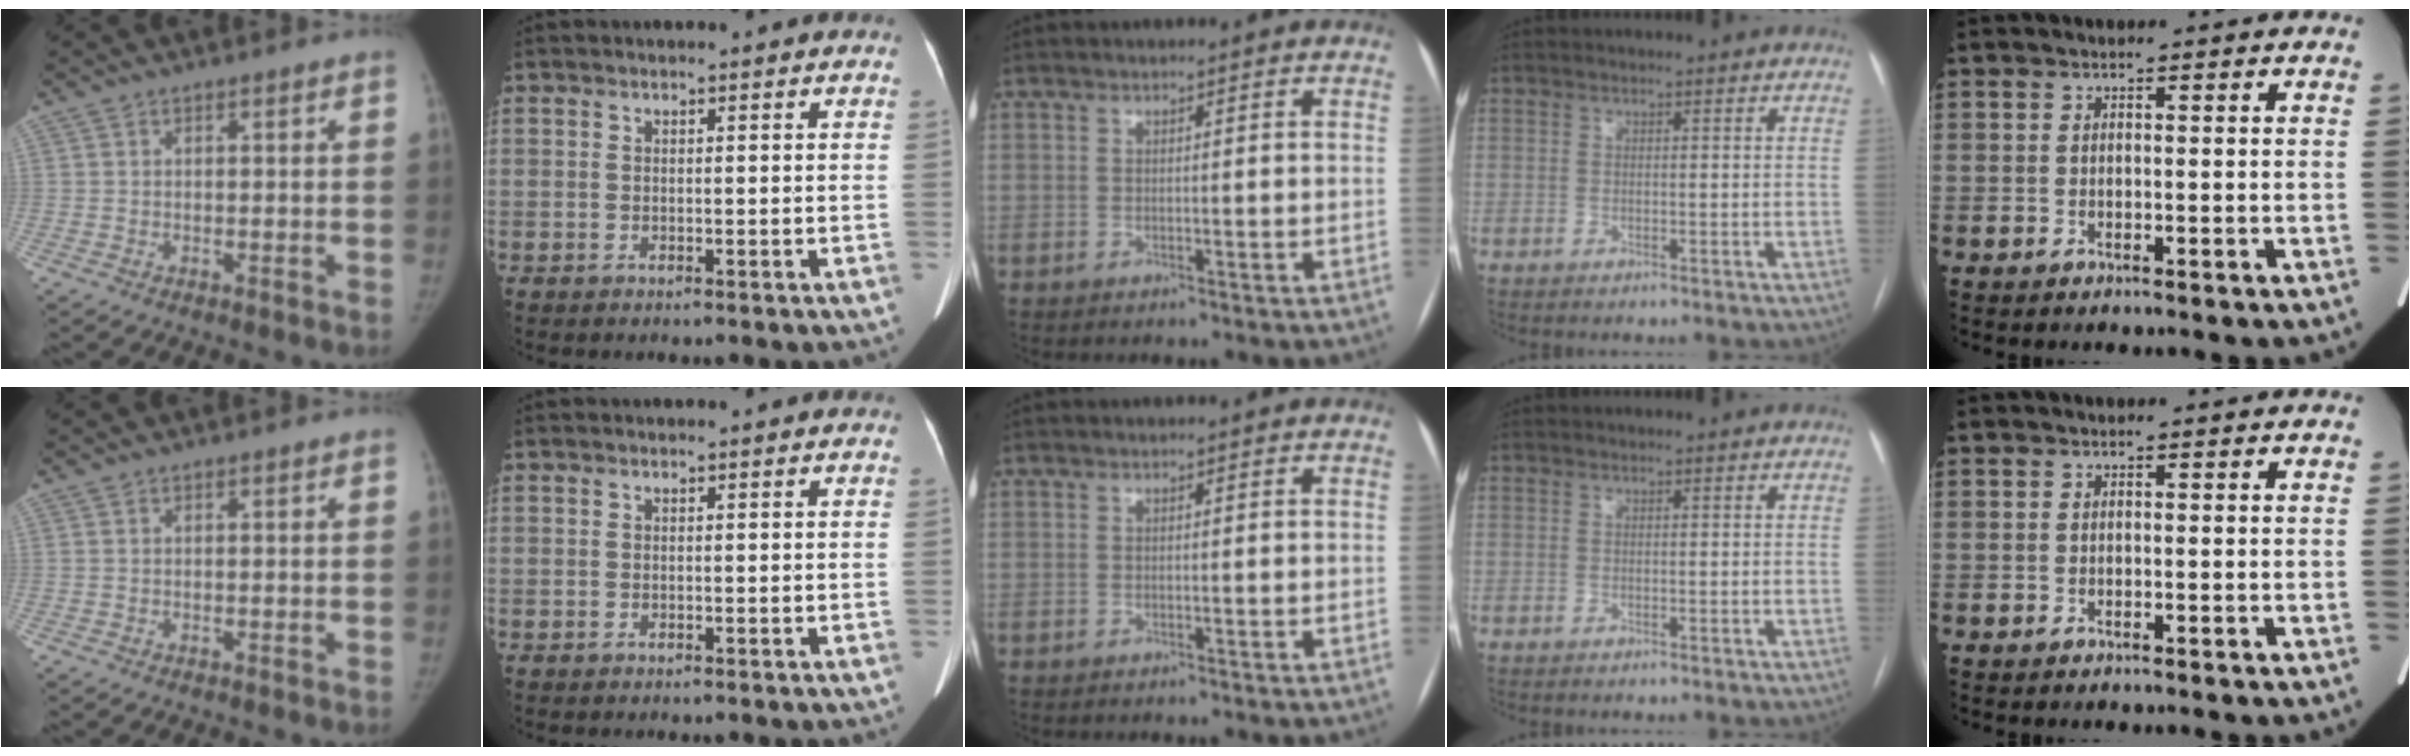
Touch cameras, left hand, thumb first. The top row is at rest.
{}